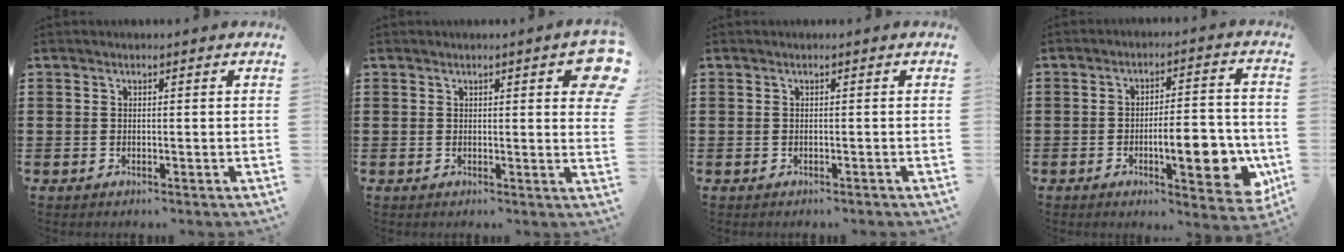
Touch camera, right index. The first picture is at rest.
{"total": 3.6, "force": [1.7, 0.6, 3.1], "torque": [-0.048, -0.002, 0.025]}
{"total": 0.0}
{"total": 9.3, "force": [-2.7, 3.2, 8.3], "torque": [-0.111, -0.005, -0.044]}